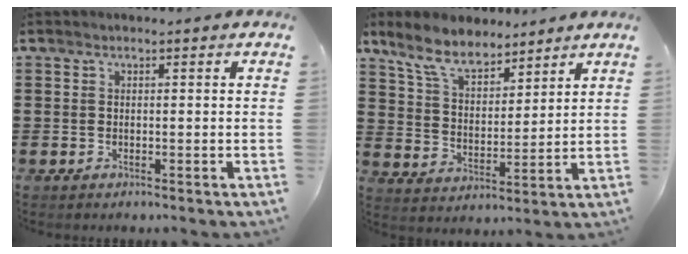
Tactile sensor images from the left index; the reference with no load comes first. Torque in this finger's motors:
{"motor_torque": [0.10, -0.12, 0.05, 0.01]}